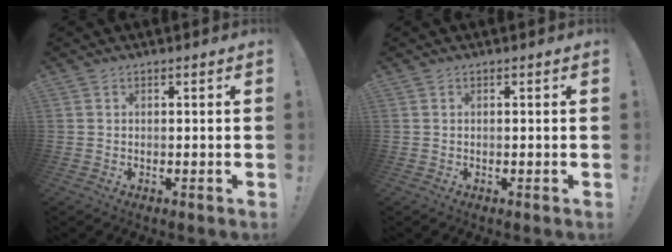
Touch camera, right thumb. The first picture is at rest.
{"total": 0.7, "force": [0.1, -0.4, 0.6], "torque": [-0.006, -0.004, -0.001]}